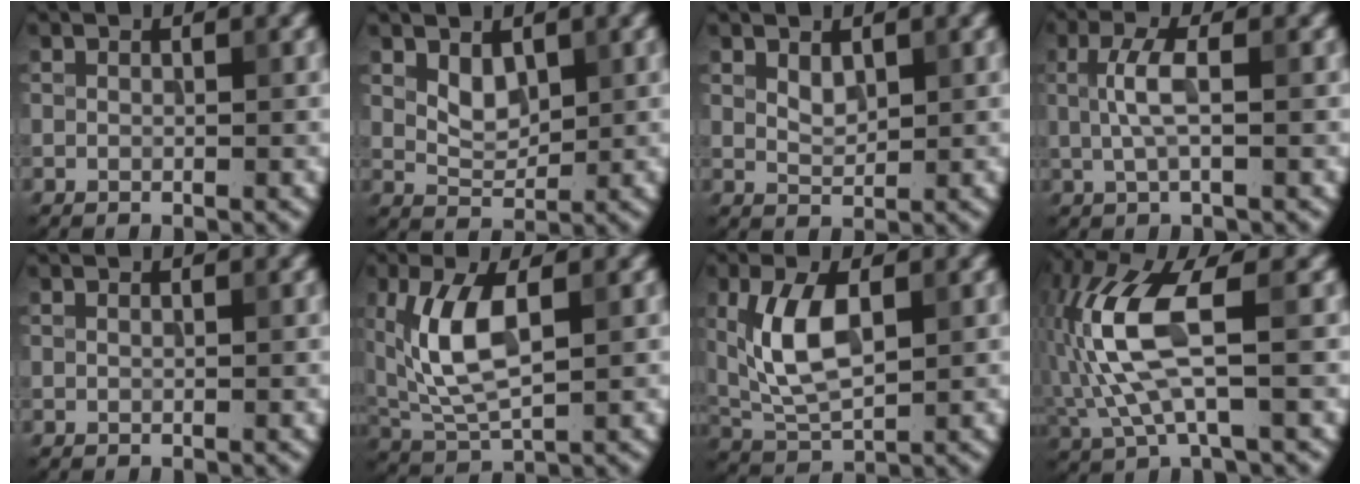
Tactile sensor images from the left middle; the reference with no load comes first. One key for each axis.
{"total": 2.2, "fx": 1.0, "fy": 1.4, "fz": 1.4, "tx": -0.025, "ty": -0.006, "tz": 0.025}
{"total": 1.5, "fx": 0.8, "fy": 0.8, "fz": 0.9, "tx": -0.018, "ty": -0.003, "tz": 0.020}
{"total": 2.9, "fx": 0.2, "fy": 0.7, "fz": 2.8, "tx": -0.061, "ty": 0.005, "tz": 0.004}
{"total": 0.0}
{"total": 6.6, "fx": 1.3, "fy": 3.0, "fz": 5.7, "tx": -0.126, "ty": 0.002, "tz": 0.027}
{"total": 6.0, "fx": 1.1, "fy": 3.0, "fz": 5.1, "tx": -0.112, "ty": 0.004, "tz": 0.025}
{"total": 8.1, "fx": 0.2, "fy": 2.7, "fz": 7.7, "tx": -0.185, "ty": 0.009, "tz": 0.004}